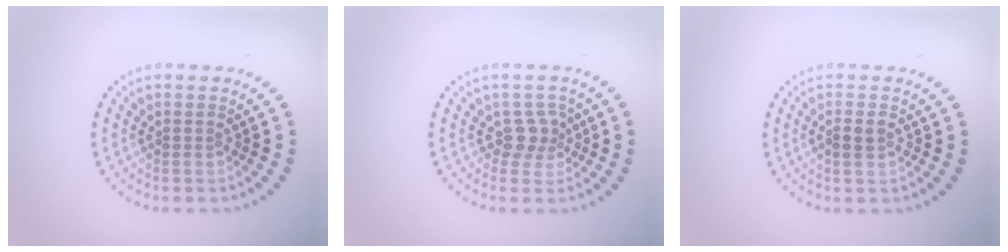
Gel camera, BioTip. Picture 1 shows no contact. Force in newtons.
{"total": 2.0, "press": 1.6, "slide": 1.2}
{"total": 1.3, "press": 1.3, "slide": 0.4}